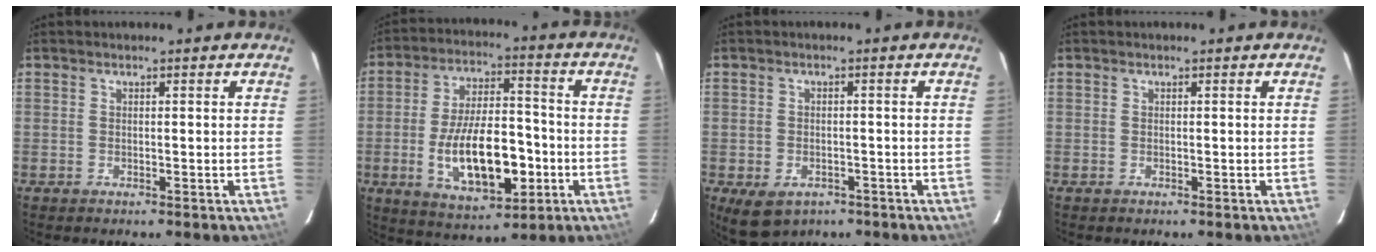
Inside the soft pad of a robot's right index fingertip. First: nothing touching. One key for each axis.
{"total": 16.9, "fx": -4.3, "fy": 7.5, "fz": 14.6, "tx": -0.274, "ty": 0.002, "tz": -0.055}
{"total": 6.4, "fx": -3.5, "fy": 4.3, "fz": 3.3, "tx": -0.065, "ty": -0.011, "tz": -0.043}
{"total": 0.0}